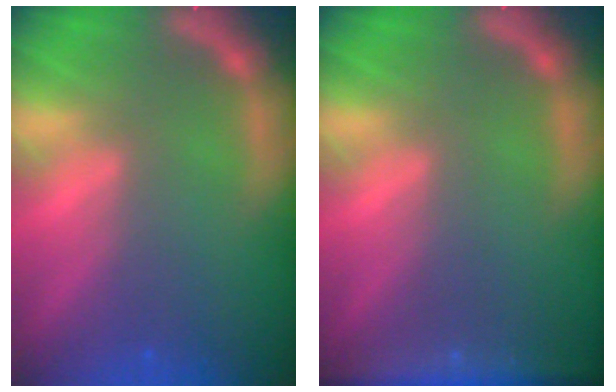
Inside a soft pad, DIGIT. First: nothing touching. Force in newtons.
{"total": 6.0}